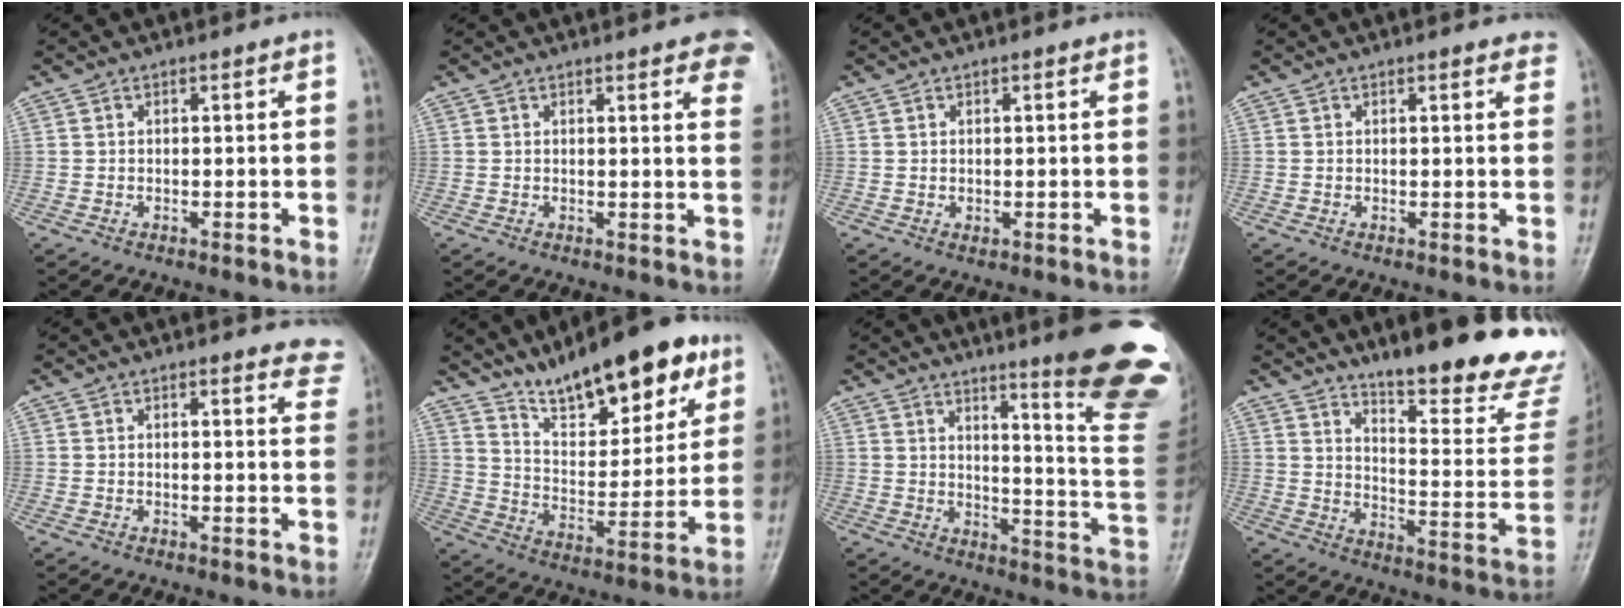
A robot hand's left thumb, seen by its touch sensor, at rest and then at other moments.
{"total": 9.1, "force": [5.8, 2.4, 6.6], "torque": [-0.054, -0.014, 0.054]}
{"total": 1.1, "force": [0.3, 0.6, 0.8], "torque": [-0.012, -0.003, 0.008]}
{"total": 2.5, "force": [1.9, 0.8, 1.4], "torque": [-0.003, -0.001, 0.015]}
{"total": 6.7, "force": [6.1, 1.9, 2.0], "torque": [0.013, -0.027, 0.042]}
{"total": 18.9, "force": [13.0, 6.7, 12.0], "torque": [-0.139, -0.065, 0.217]}
{"total": 24.2, "force": [16.0, 3.0, 17.8], "torque": [-0.185, -0.113, 0.201]}
{"total": 23.6, "force": [18.5, 5.2, 13.7], "torque": [-0.148, -0.128, 0.247]}